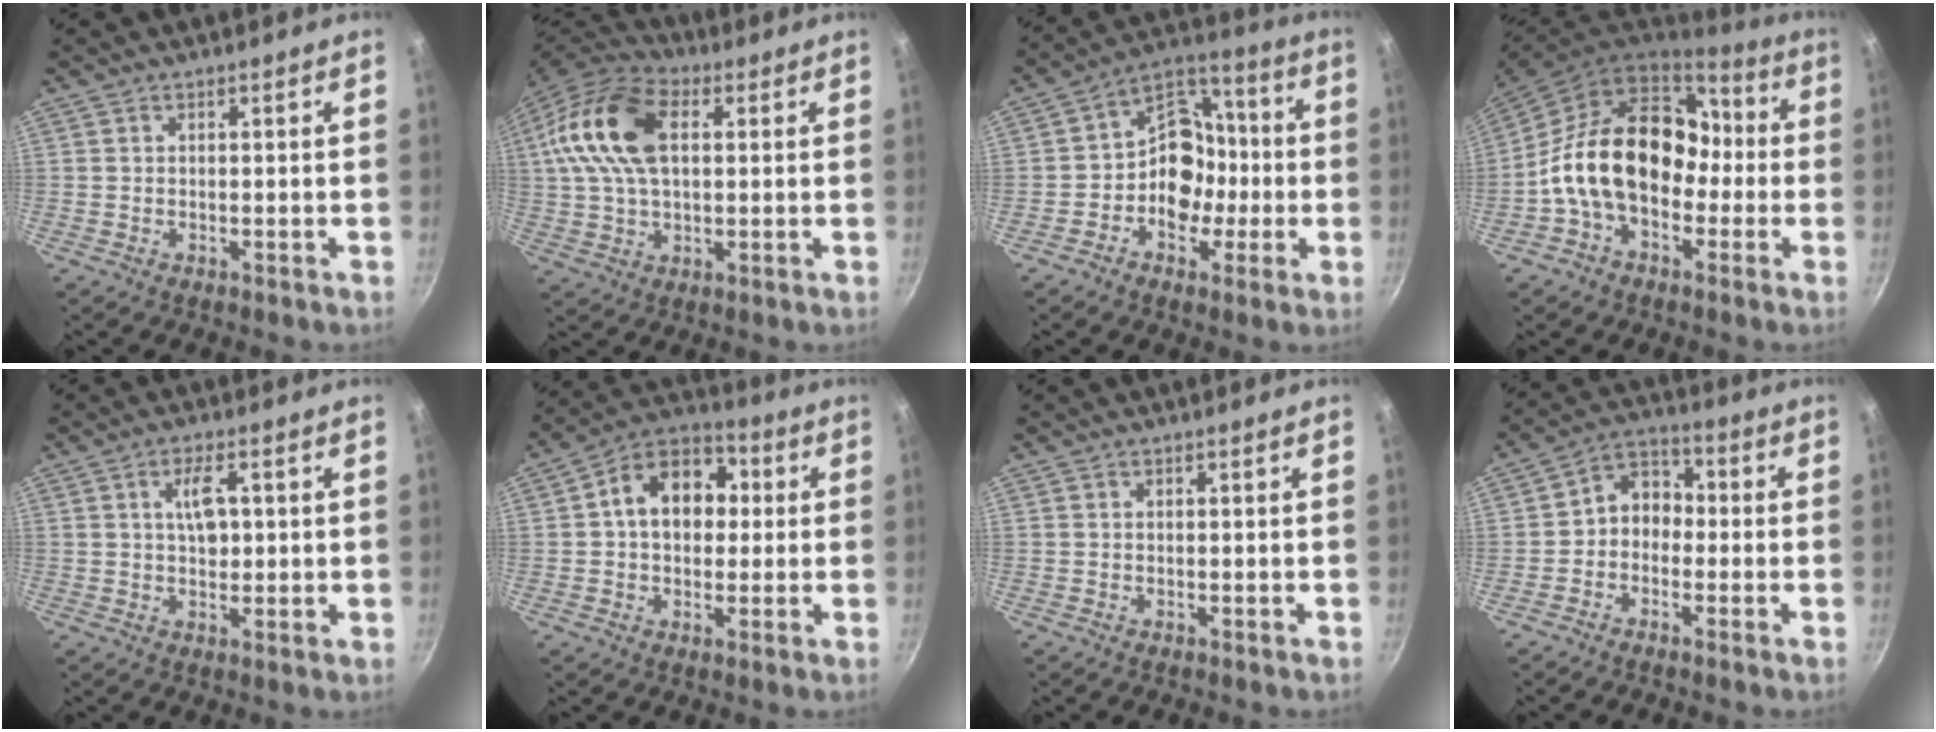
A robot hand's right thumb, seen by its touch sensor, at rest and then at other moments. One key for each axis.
{"total": 17.4, "fx": 3.7, "fy": 10.4, "fz": 13.4, "tx": -0.248, "ty": 0.021, "tz": 0.055}
{"total": 13.1, "fx": -2.0, "fy": 10.4, "fz": 7.7, "tx": -0.059, "ty": 0.051, "tz": -0.048}
{"total": 19.2, "fx": -2.0, "fy": 13.7, "fz": 13.3, "tx": -0.184, "ty": 0.056, "tz": -0.046}
{"total": 5.4, "fx": 1.2, "fy": 2.6, "fz": 4.5, "tx": -0.064, "ty": 0.004, "tz": 0.020}
{"total": 13.2, "fx": 1.7, "fy": 9.7, "fz": 8.8, "tx": -0.093, "ty": 0.028, "tz": 0.007}
{"total": 0.0}
{"total": 6.5, "fx": -1.3, "fy": 5.3, "fz": 3.7, "tx": -0.027, "ty": 0.035, "tz": -0.041}